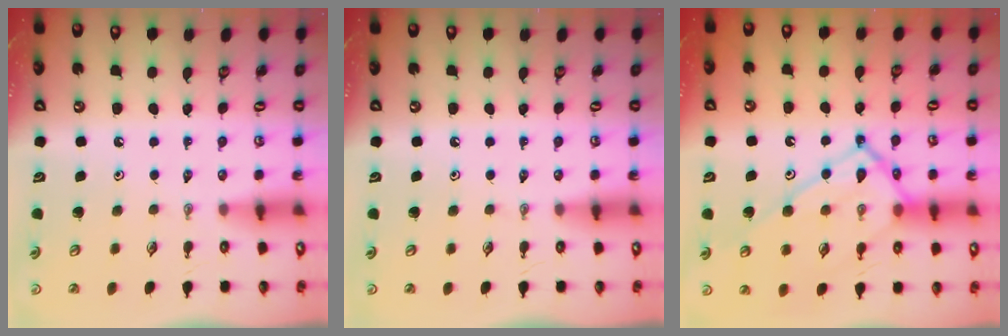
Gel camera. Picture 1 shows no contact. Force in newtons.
{"total": 0.0}
{"total": 16.0, "press": 15.9, "slide": 1.4}